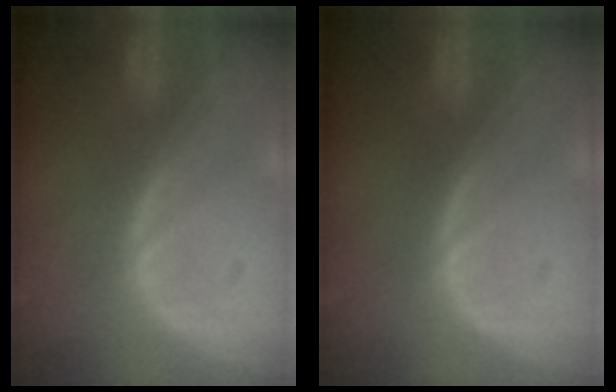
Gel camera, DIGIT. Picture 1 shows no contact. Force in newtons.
{"total": 0.0}